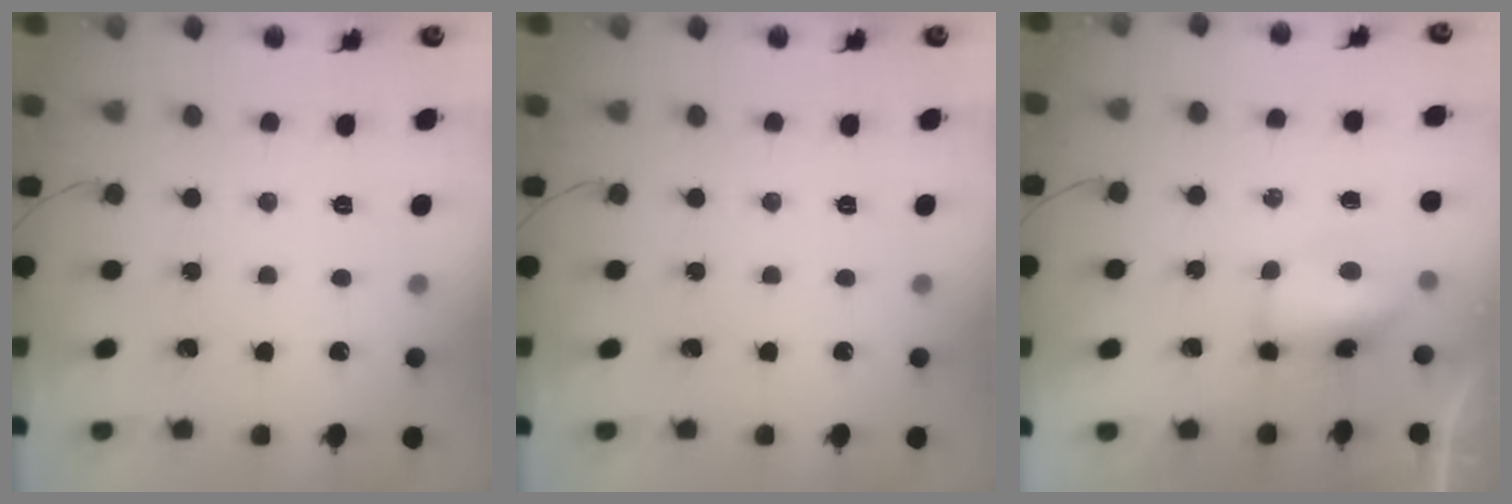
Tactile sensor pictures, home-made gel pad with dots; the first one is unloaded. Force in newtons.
{"total": 0.0}
{"total": 6.8, "press": 6.8, "slide": 0.4}